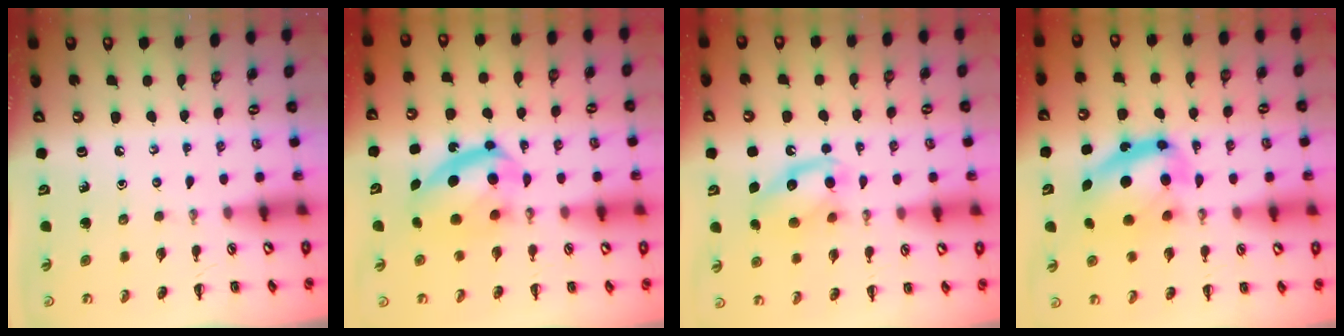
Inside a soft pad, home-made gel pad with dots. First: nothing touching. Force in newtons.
{"total": 12.0, "press": 11.7, "slide": 3.0}
{"total": 13.3, "press": 13.2, "slide": 1.7}
{"total": 11.9, "press": 11.5, "slide": 3.0}